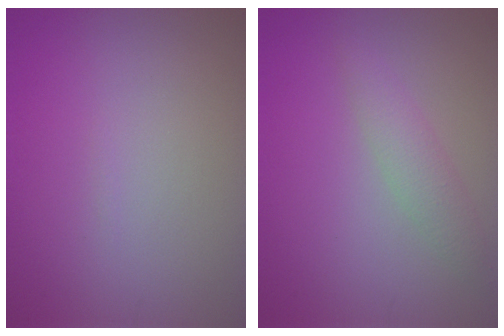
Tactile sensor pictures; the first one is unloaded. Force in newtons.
{"total": 2.1, "press": 2.1, "slide": 0.1}